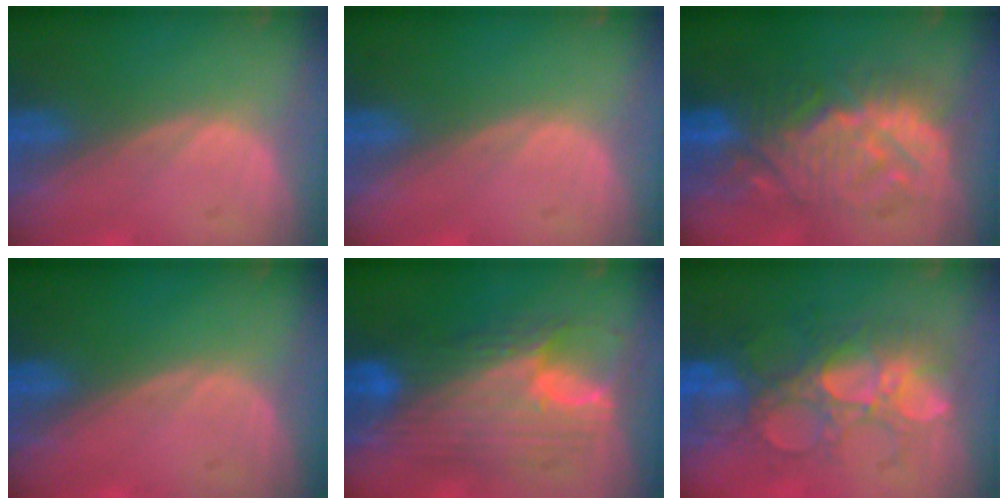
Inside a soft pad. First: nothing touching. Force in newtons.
{"total": 0.0}
{"total": 9.6, "press": 9.6, "slide": 0.4}
{"total": 0.0}
{"total": 11.3, "press": 11.3, "slide": 1.2}
{"total": 9.8, "press": 9.2, "slide": 3.4}